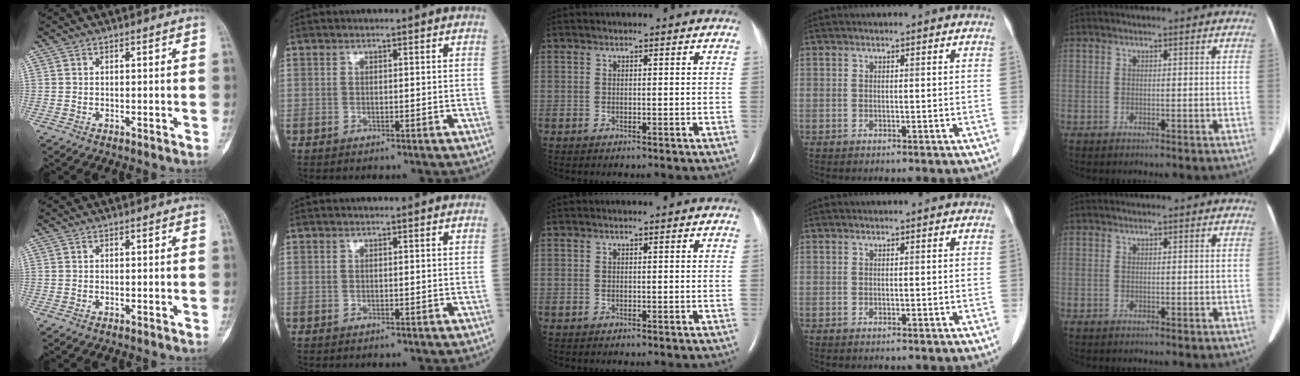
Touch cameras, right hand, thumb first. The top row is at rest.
{}